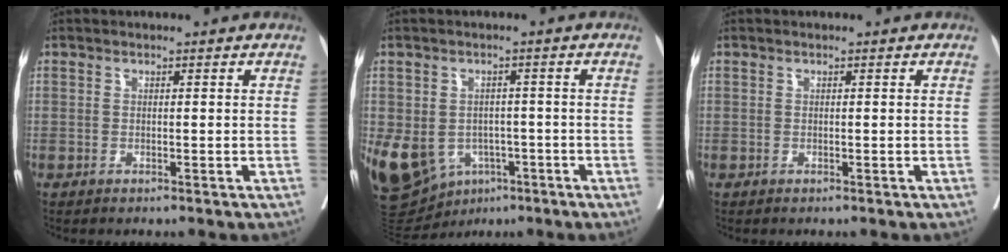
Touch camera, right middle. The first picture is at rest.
{"total": 12.3, "force": [-4.8, 9.4, 6.3], "torque": [-0.137, 0.009, -0.063]}
{"total": 0.0}